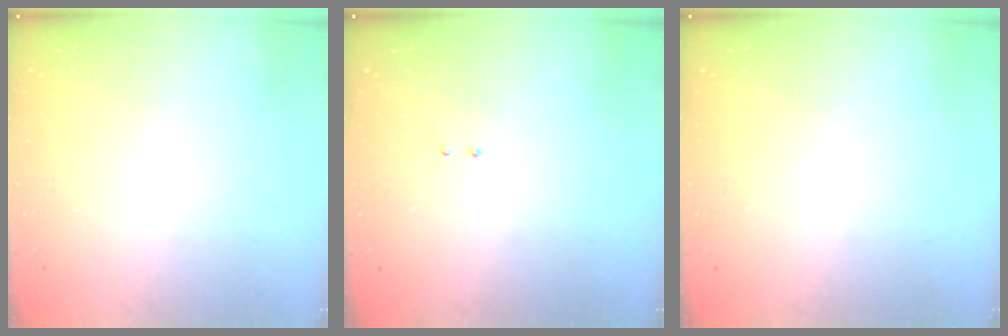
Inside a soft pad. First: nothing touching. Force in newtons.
{"total": 2.1, "press": 2.0, "slide": 0.6}
{"total": 0.0}